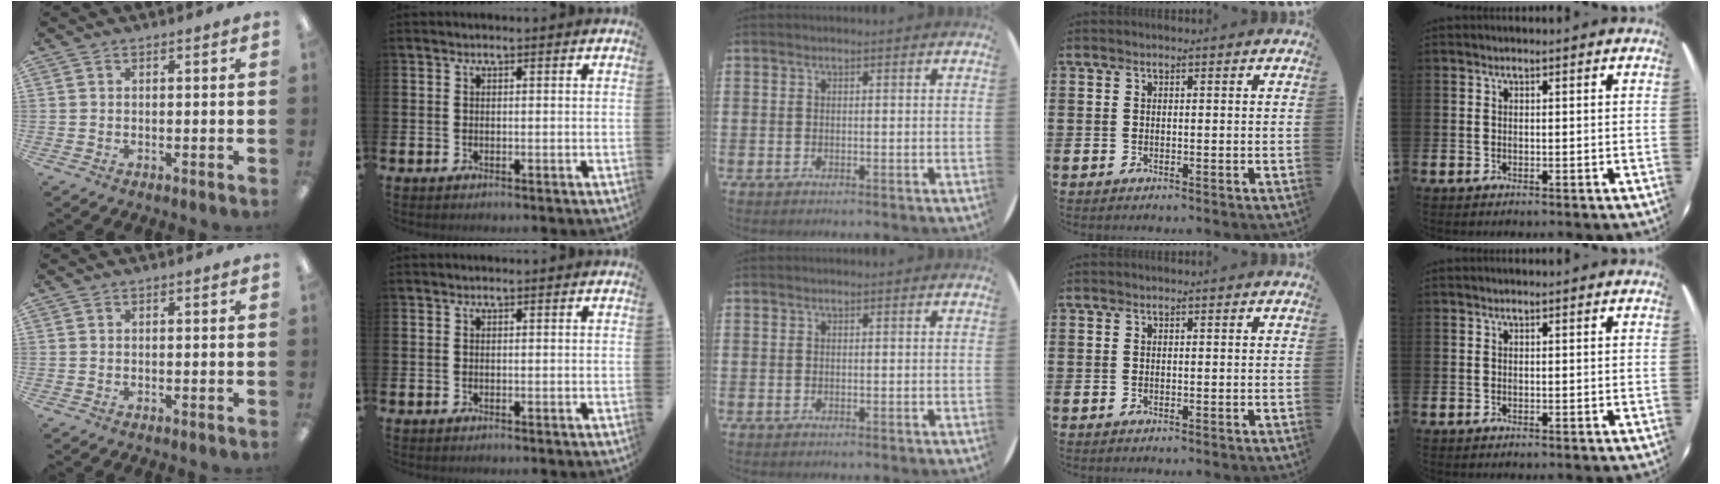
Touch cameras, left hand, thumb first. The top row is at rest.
{}